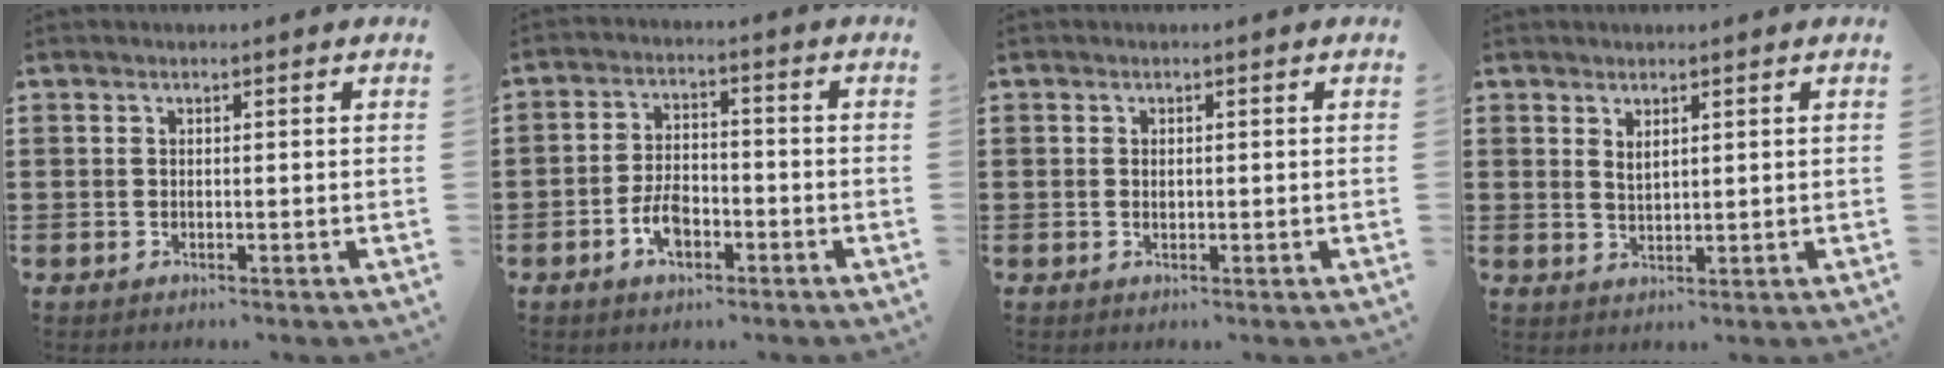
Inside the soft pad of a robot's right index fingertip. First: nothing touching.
{"total": 5.4, "force": [-2.5, 2.9, 3.8], "torque": [-0.083, 0.002, -0.050]}
{"total": 0.8, "force": [0.0, 0.5, 0.6], "torque": [-0.014, 0.002, 0.000]}
{"total": 1.6, "force": [1.3, 0.6, 0.9], "torque": [-0.019, 0.001, 0.024]}